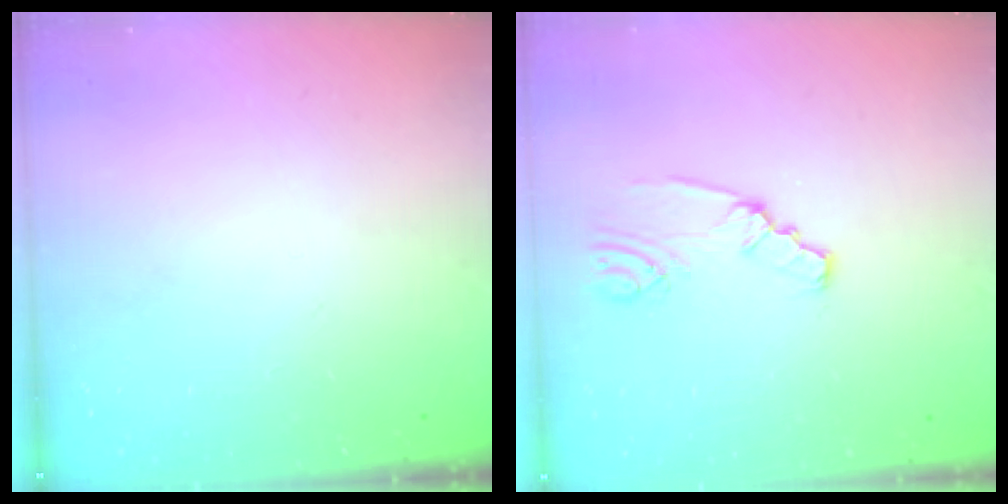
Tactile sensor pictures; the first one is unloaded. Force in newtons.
{"total": 2.0, "press": 2.0, "slide": 0.1}